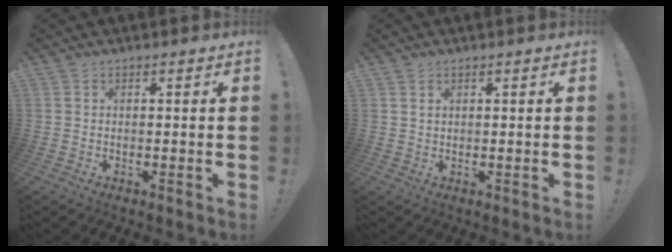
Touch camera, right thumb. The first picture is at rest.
{"total": 1.4, "force": [0.9, 0.8, 0.7], "torque": [-0.012, 0.000, 0.018]}